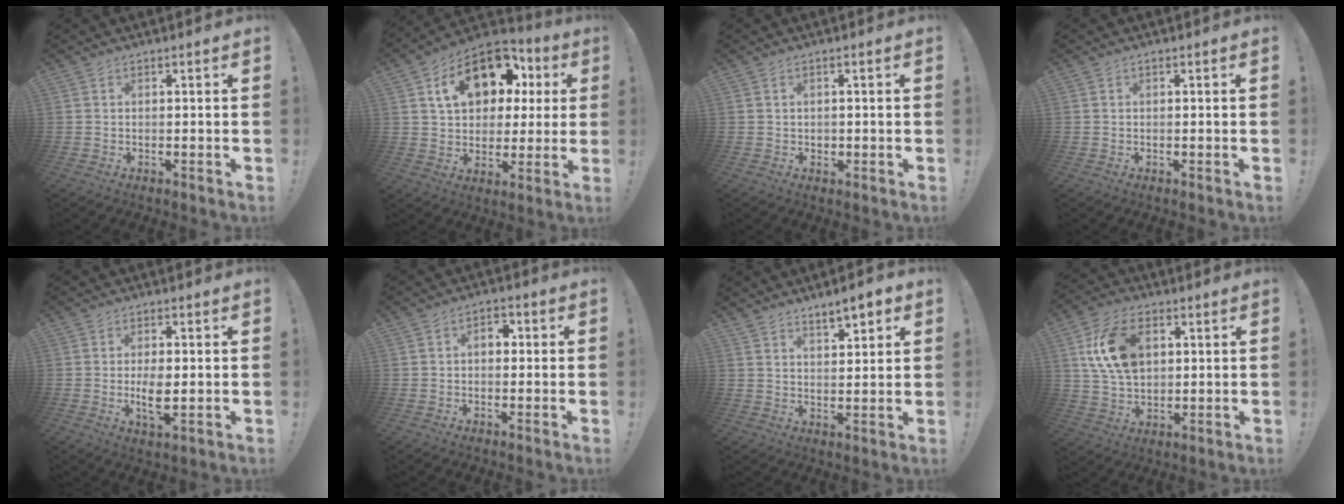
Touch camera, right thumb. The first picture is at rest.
{"total": 17.6, "force": [7.4, 11.5, 10.9], "torque": [-0.160, -0.024, 0.136]}
{"total": 1.0, "force": [0.2, 1.0, 0.2], "torque": [0.006, -0.001, 0.000]}
{"total": 0.0}
{"total": 6.0, "force": [-0.4, 2.6, 5.4], "torque": [-0.091, -0.014, -0.012]}
{"total": 3.8, "force": [0.3, 2.7, 2.6], "torque": [-0.025, -0.003, 0.000]}
{"total": 6.3, "force": [4.9, 2.0, 3.4], "torque": [-0.036, -0.032, 0.082]}
{"total": 15.3, "force": [4.4, 10.3, 10.5], "torque": [-0.187, 0.006, 0.083]}